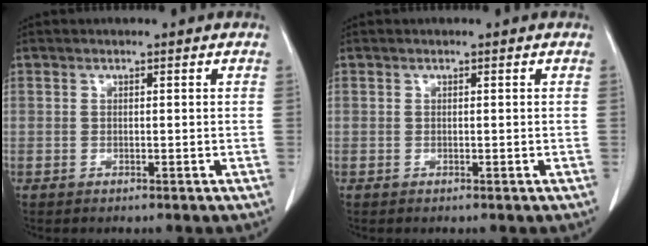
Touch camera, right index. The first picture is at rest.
{"total": 0.0}